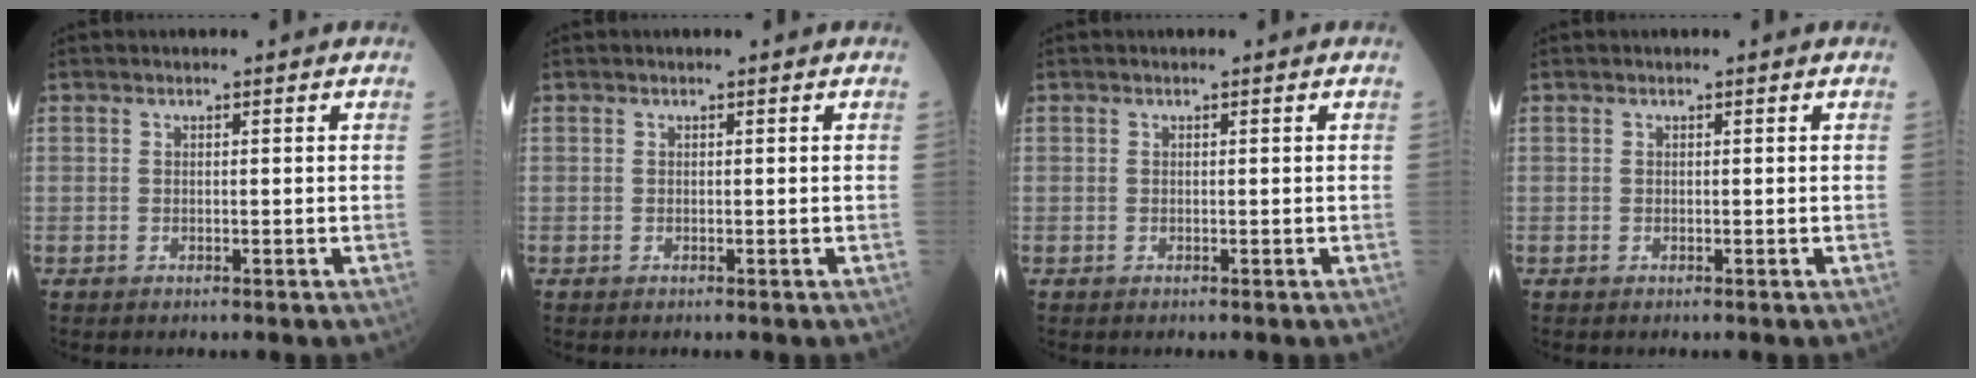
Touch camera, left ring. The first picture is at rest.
{"total": 0.0}
{"total": 0.0}
{"total": 0.0}